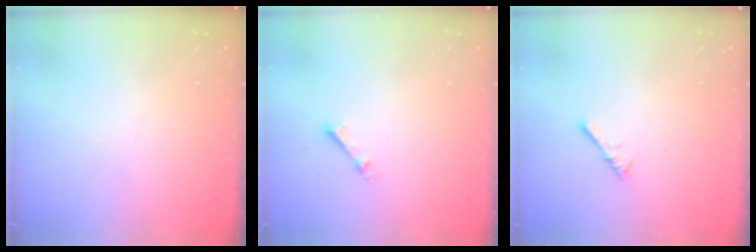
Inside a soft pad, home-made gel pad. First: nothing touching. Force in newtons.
{"total": 3.3, "press": 3.2, "slide": 0.4}
{"total": 0.9, "press": 0.9, "slide": 0.3}